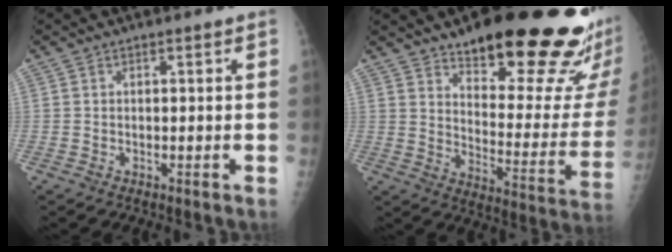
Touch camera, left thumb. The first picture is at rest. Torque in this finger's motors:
{"motor_torque": [0.50, 0.41, 1.43, -1.33, 0.09]}